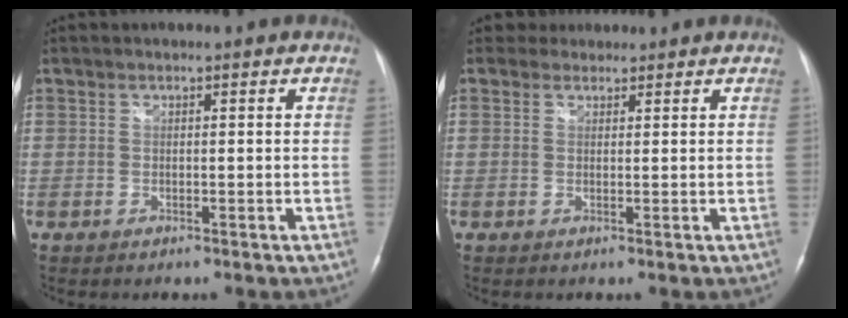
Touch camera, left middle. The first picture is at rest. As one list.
[{"total": 2.2, "force": [1.9, 1.0, -0.5], "torque": [0.014, 0.013, 0.028]}]